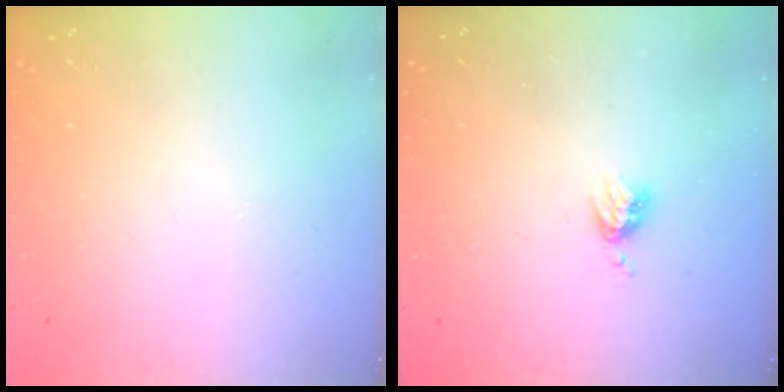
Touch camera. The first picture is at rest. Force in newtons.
{"total": 3.3, "press": 3.3, "slide": 0.4}